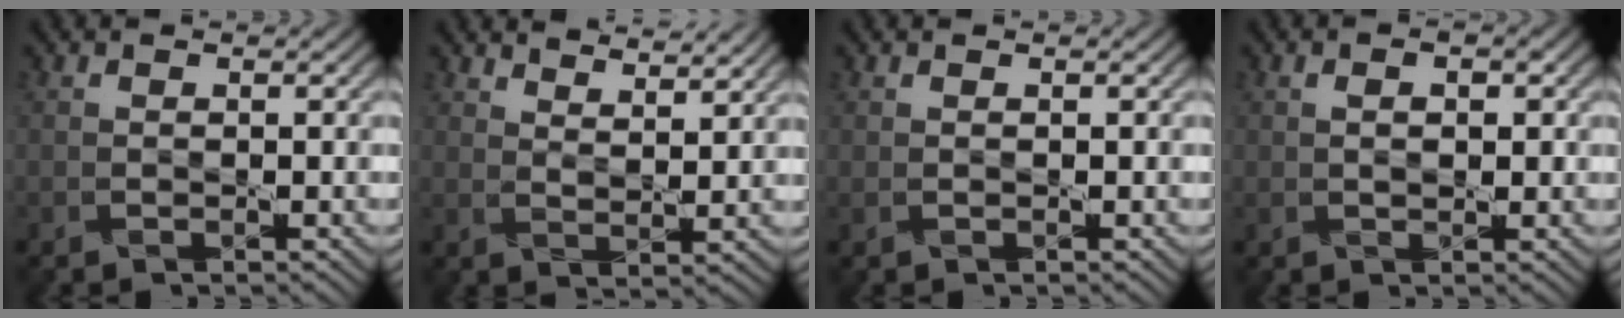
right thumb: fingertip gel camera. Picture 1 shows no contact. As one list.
[{"total": 5.2, "force": [4.5, 1.0, 2.4], "torque": [-0.038, -0.012, 0.083]}, {"total": 0.0}, {"total": 2.3, "force": [0.6, 1.2, 1.9], "torque": [-0.023, -0.010, 0.014]}]